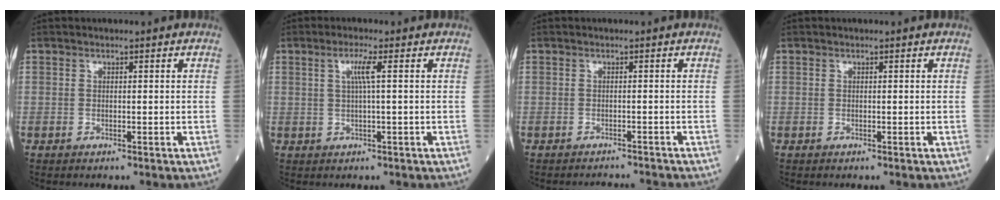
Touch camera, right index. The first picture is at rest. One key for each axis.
{"total": 2.8, "fx": 0.7, "fy": -0.4, "fz": 2.7, "tx": -0.058, "ty": 0.003, "tz": 0.012}
{"total": 3.9, "fx": -3.9, "fy": -0.4, "fz": 0.1, "tx": 0.001, "ty": -0.010, "tz": -0.048}
{"total": 0.0}